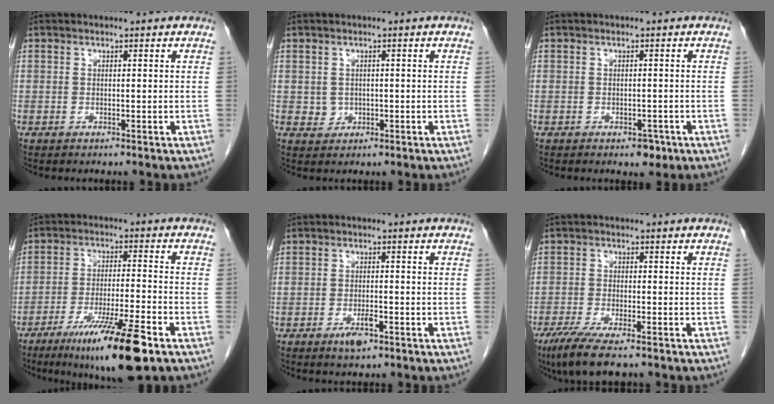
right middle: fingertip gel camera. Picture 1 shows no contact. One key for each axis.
{"total": 1.6, "fx": 0.0, "fy": 1.5, "fz": 0.6, "tx": -0.014, "ty": -0.001, "tz": 0.006}
{"total": 2.0, "fx": -1.2, "fy": 1.1, "fz": 1.2, "tx": -0.016, "ty": 0.000, "tz": -0.008}
{"total": 13.9, "fx": -8.3, "fy": 0.5, "fz": 11.2, "tx": -0.191, "ty": -0.036, "tz": -0.136}
{"total": 3.0, "fx": -1.7, "fy": 0.8, "fz": 2.3, "tx": -0.040, "ty": 0.000, "tz": -0.028}
{"total": 8.3, "fx": -5.9, "fy": 1.3, "fz": 5.6, "tx": -0.101, "ty": -0.023, "tz": -0.095}